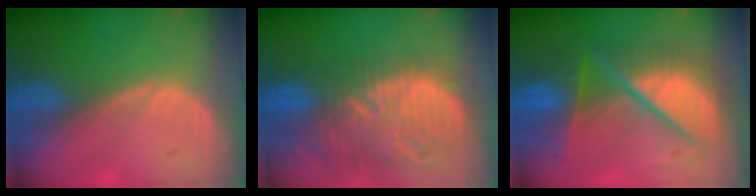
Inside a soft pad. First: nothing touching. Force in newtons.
{"total": 13.2, "press": 11.5, "slide": 6.7}
{"total": 10.8, "press": 10.7, "slide": 1.3}